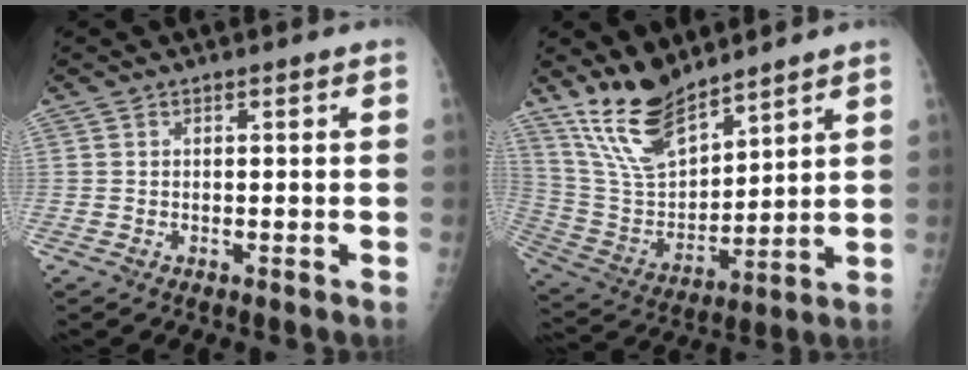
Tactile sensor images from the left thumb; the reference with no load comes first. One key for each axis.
{"total": 14.0, "fx": 11.4, "fy": 4.7, "fz": 6.5, "tx": -0.101, "ty": -0.063, "tz": 0.235}